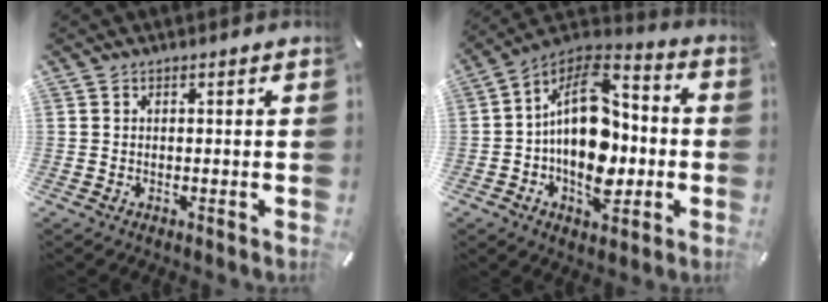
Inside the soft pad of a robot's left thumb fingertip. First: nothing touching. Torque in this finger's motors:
{"motor_torque": [0.27, 1.68, 1.62, 1.15, 0.32]}